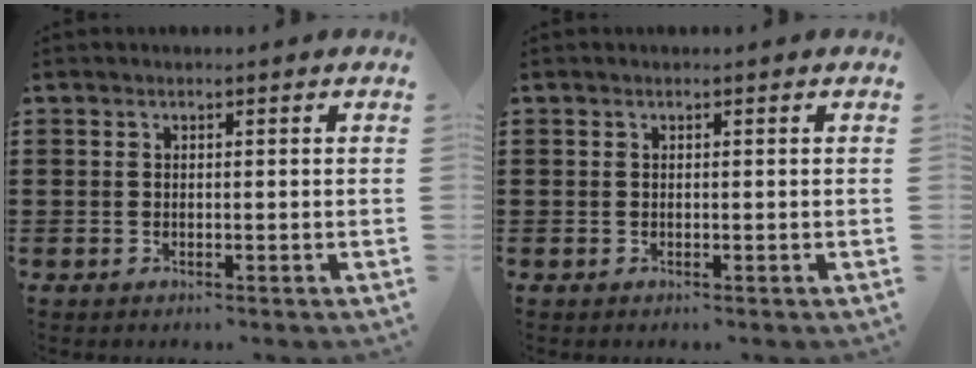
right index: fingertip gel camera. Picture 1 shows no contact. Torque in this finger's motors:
{"motor_torque": [0.53, 1.05, 0.01, 0.00]}